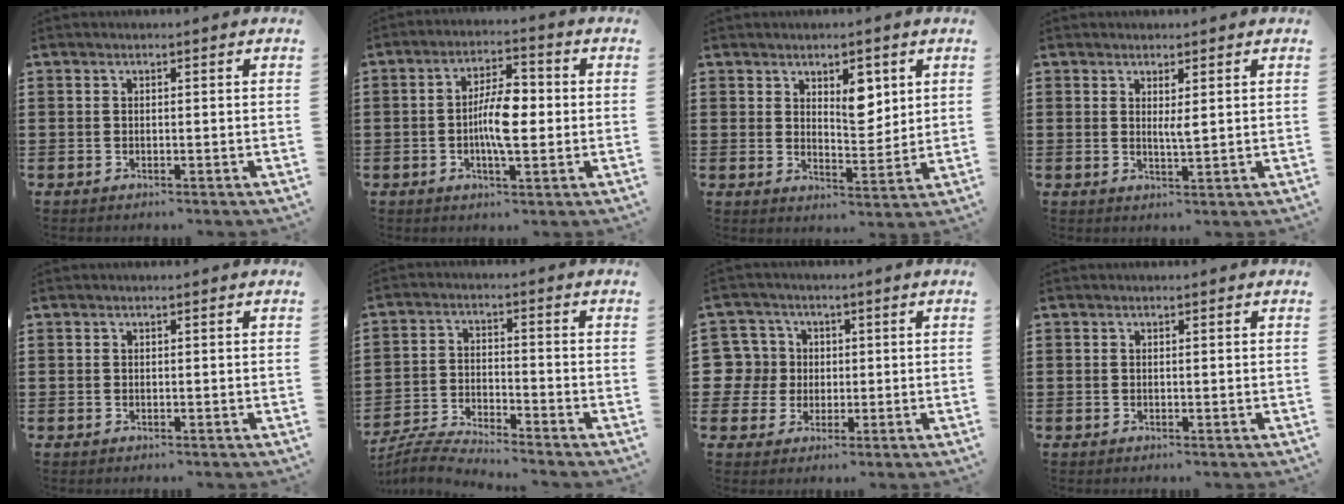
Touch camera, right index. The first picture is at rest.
{"total": 7.2, "force": [-0.6, 2.4, 6.8], "torque": [-0.120, 0.010, -0.012]}
{"total": 5.9, "force": [2.8, 3.1, 4.1], "torque": [-0.058, -0.005, 0.044]}
{"total": 1.9, "force": [0.8, 0.2, 1.7], "torque": [-0.036, -0.001, 0.014]}
{"total": 0.0}
{"total": 4.9, "force": [-4.8, -0.1, 0.8], "torque": [-0.030, -0.006, -0.100]}
{"total": 6.5, "force": [0.5, 6.3, 1.3], "torque": [-0.069, 0.013, 0.007]}
{"total": 0.0}